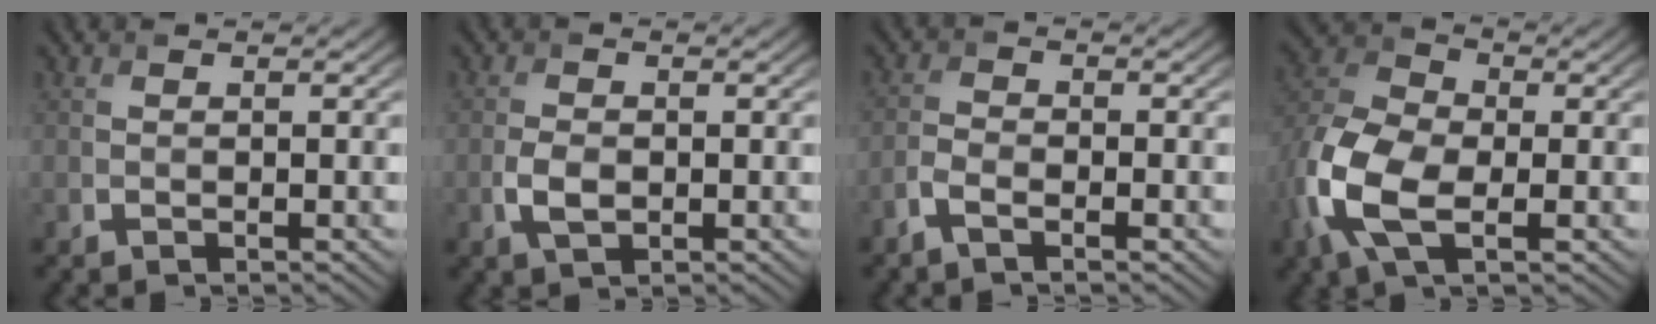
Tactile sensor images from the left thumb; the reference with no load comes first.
{"total": 2.8, "force": [-0.6, 1.7, 2.1], "torque": [-0.046, -0.003, -0.012]}
{"total": 2.6, "force": [-1.7, 1.0, 1.7], "torque": [-0.040, 0.001, -0.043]}
{"total": 11.9, "force": [-3.8, 6.7, 9.1], "torque": [-0.230, -0.007, -0.086]}